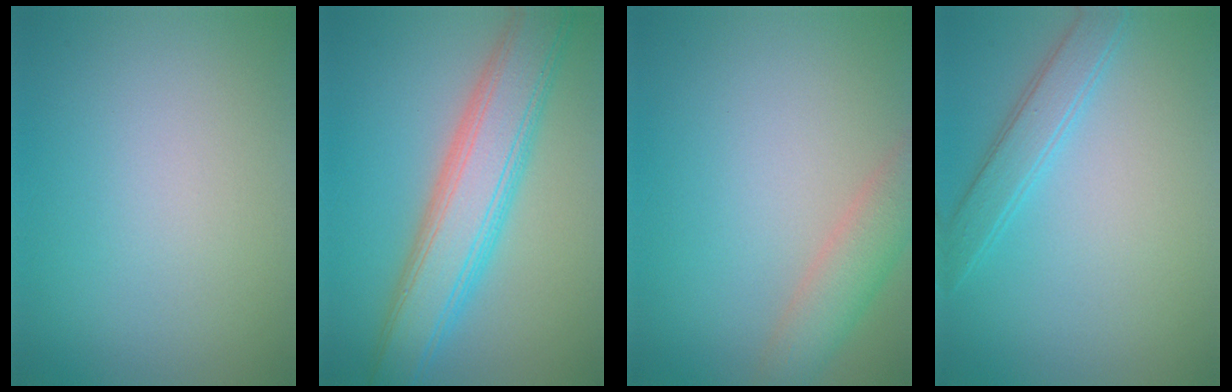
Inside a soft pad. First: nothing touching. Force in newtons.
{"total": 7.9, "press": 7.9, "slide": 0.2}
{"total": 3.8, "press": 3.8, "slide": 0.3}
{"total": 2.8, "press": 2.8, "slide": 0.1}